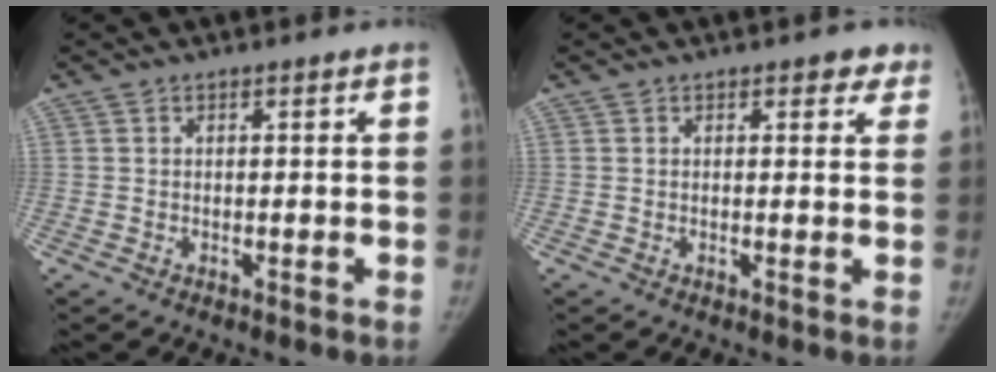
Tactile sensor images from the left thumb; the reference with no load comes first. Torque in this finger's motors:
{"motor_torque": [0.40, -0.13, 0.64, -0.47, 0.07]}